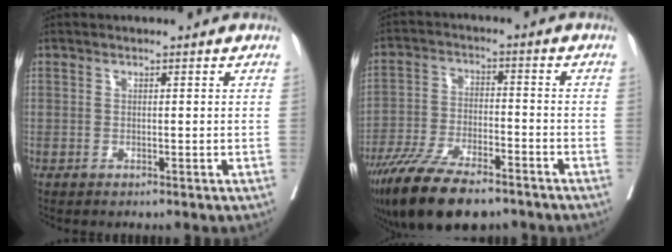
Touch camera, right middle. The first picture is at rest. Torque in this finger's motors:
{"motor_torque": [1.14, -1.00, 0.33, 0.21]}